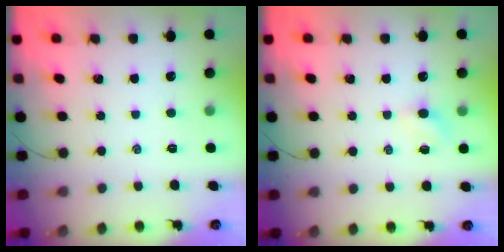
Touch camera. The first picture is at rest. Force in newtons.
{"total": 3.6, "press": 3.4, "slide": 1.2}